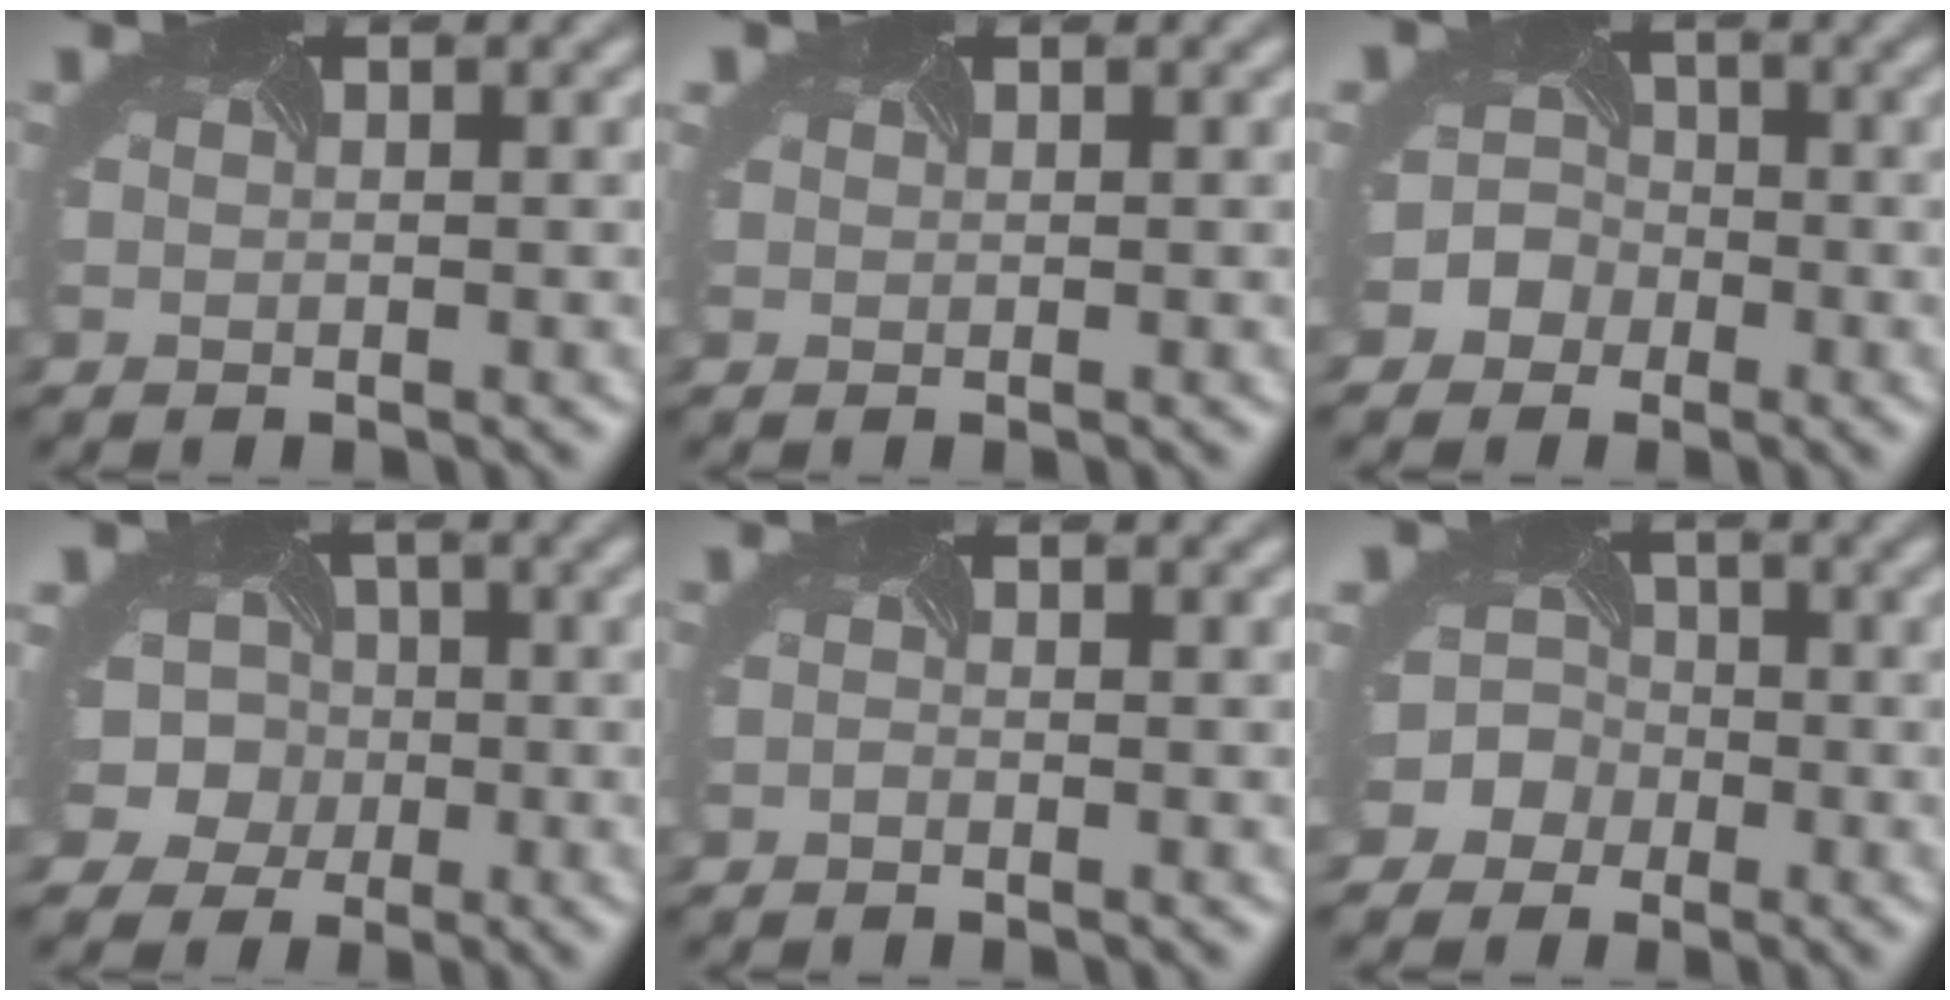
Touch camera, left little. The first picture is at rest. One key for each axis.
{"total": 1.2, "fx": 0.6, "fy": 0.9, "fz": 0.5, "tx": -0.002, "ty": 0.013, "tz": -0.005}
{"total": 4.8, "fx": -1.9, "fy": 4.4, "fz": 0.5, "tx": 0.003, "ty": 0.017, "tz": -0.059}
{"total": 9.2, "fx": -0.2, "fy": 8.6, "fz": 3.2, "tx": -0.073, "ty": 0.023, "tz": -0.055}
{"total": 0.6, "fx": -0.3, "fy": -0.2, "fz": -0.4, "tx": -0.004, "ty": -0.002, "tz": -0.009}
{"total": 6.5, "fx": -2.3, "fy": 6.0, "fz": 1.2, "tx": -0.025, "ty": 0.013, "tz": -0.073}